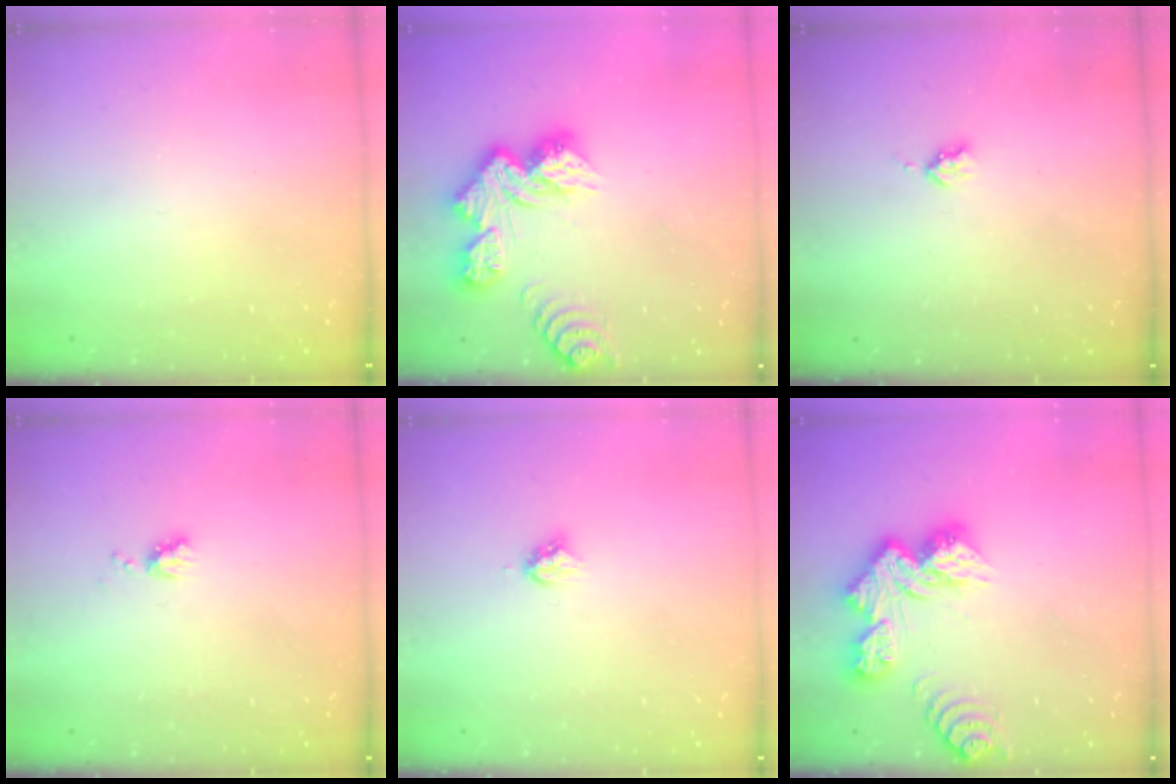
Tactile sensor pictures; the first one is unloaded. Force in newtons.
{"total": 14.2, "press": 14.1, "slide": 1.6}
{"total": 2.7, "press": 2.6, "slide": 0.5}
{"total": 4.3, "press": 4.2, "slide": 0.7}
{"total": 3.9, "press": 3.9, "slide": 0.4}
{"total": 14.2, "press": 14.1, "slide": 1.6}